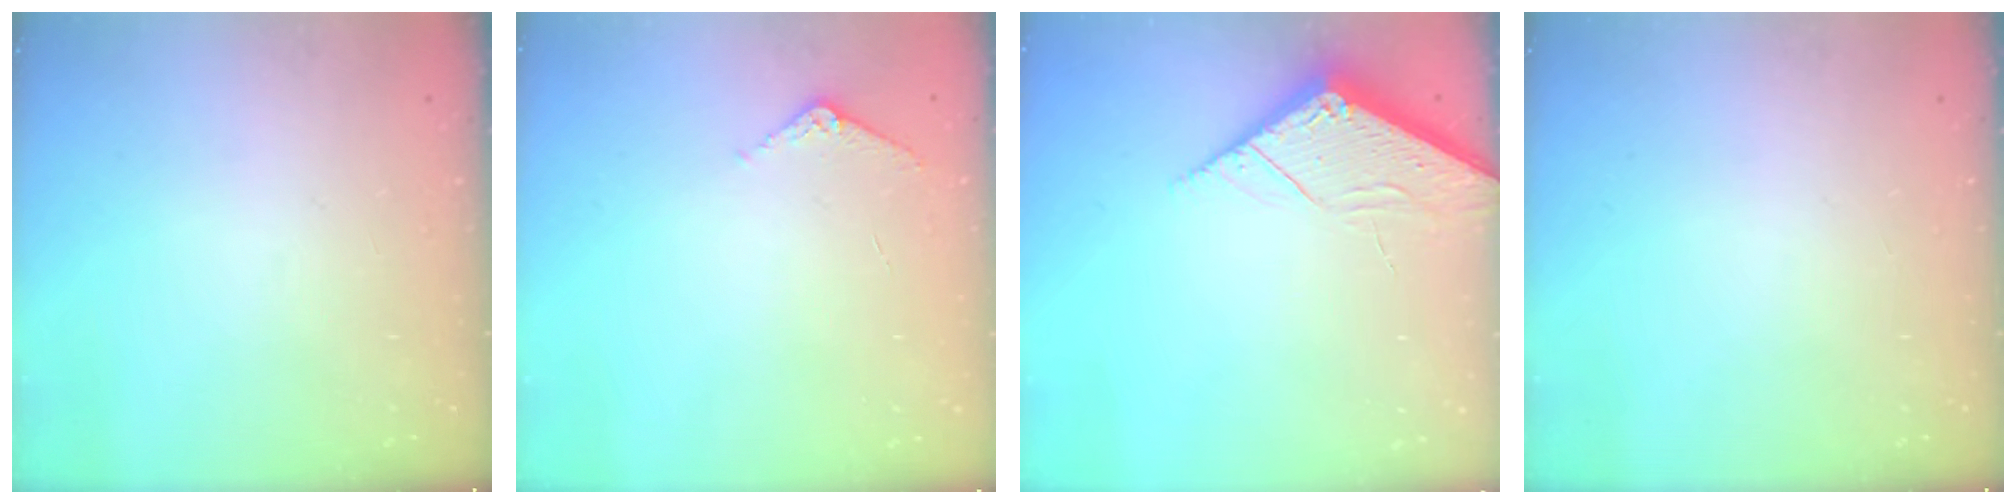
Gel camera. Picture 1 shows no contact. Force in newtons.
{"total": 3.7, "press": 3.7, "slide": 0.4}
{"total": 4.1, "press": 4.1, "slide": 0.4}
{"total": 0.0}